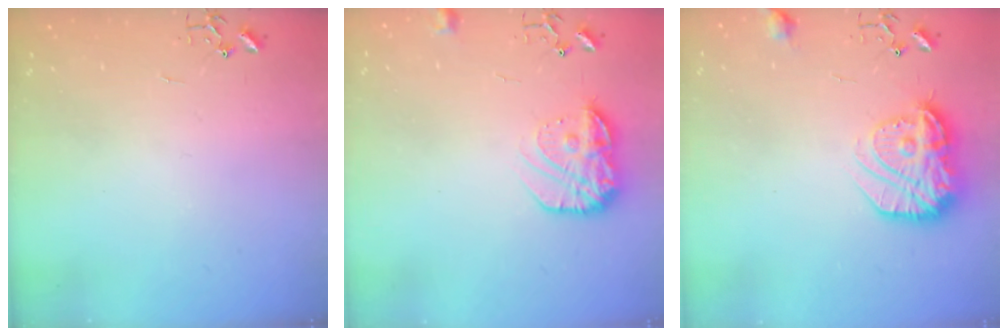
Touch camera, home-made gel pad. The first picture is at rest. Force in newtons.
{"total": 13.9, "press": 13.9, "slide": 1.0}
{"total": 17.2, "press": 17.2, "slide": 1.1}